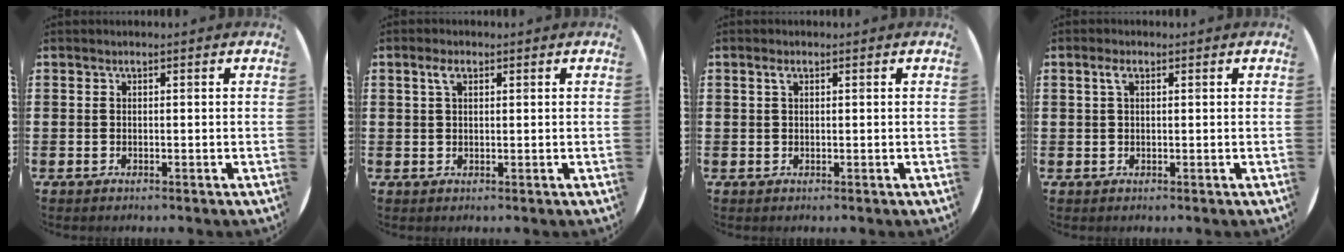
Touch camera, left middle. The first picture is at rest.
{"total": 2.2, "force": [1.1, 1.1, 1.5], "torque": [-0.026, 0.004, 0.017]}
{"total": 1.1, "force": [0.6, 0.6, 0.8], "torque": [-0.009, 0.002, 0.008]}
{"total": 1.8, "force": [0.8, 0.8, 1.4], "torque": [-0.023, 0.003, 0.011]}